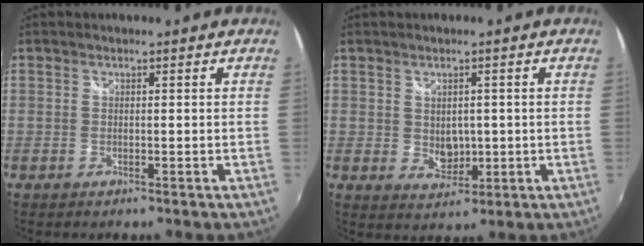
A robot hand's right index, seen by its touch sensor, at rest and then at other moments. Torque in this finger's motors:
{"motor_torque": [-0.09, 0.29, 0.08, 0.01]}